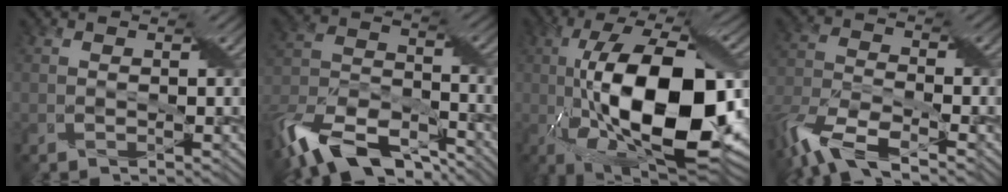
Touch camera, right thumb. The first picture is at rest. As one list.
[{"total": 14.8, "force": [-11.2, 6.2, 7.5], "torque": [-0.174, -0.003, -0.213]}, {"total": 18.6, "force": [-2.2, 7.9, 16.6], "torque": [-0.297, 0.014, -0.047]}, {"total": 10.1, "force": [-7.4, 3.2, 6.1], "torque": [-0.137, -0.016, -0.158]}]